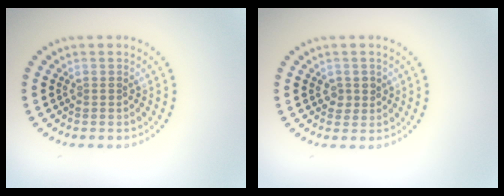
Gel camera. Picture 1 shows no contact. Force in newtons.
{"total": 1.4, "press": 1.3, "slide": 0.6}